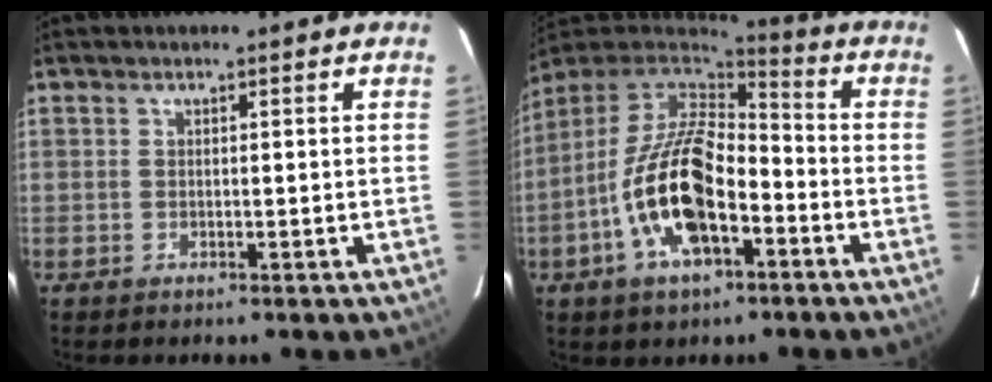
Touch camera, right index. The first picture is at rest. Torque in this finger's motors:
{"motor_torque": [2.14, 0.00, 1.06, 0.17]}